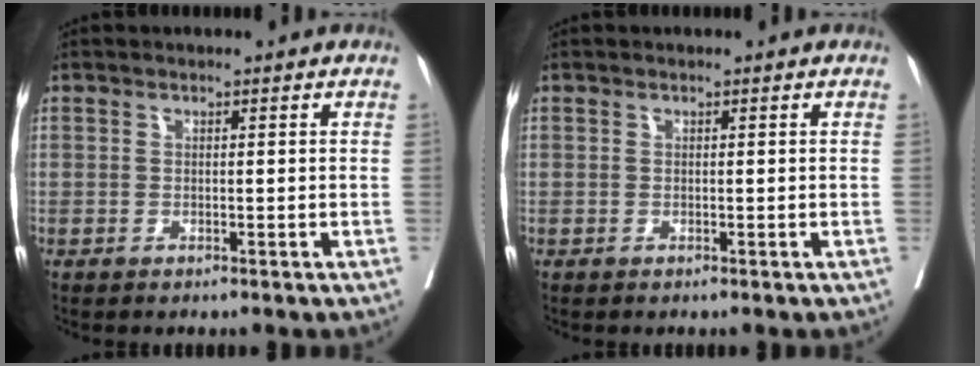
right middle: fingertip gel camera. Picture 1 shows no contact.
{"total": 0.0}